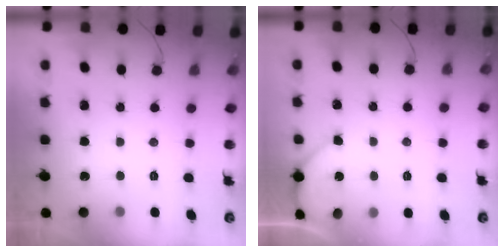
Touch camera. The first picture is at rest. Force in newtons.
{"total": 2.7, "press": 2.6, "slide": 0.4}